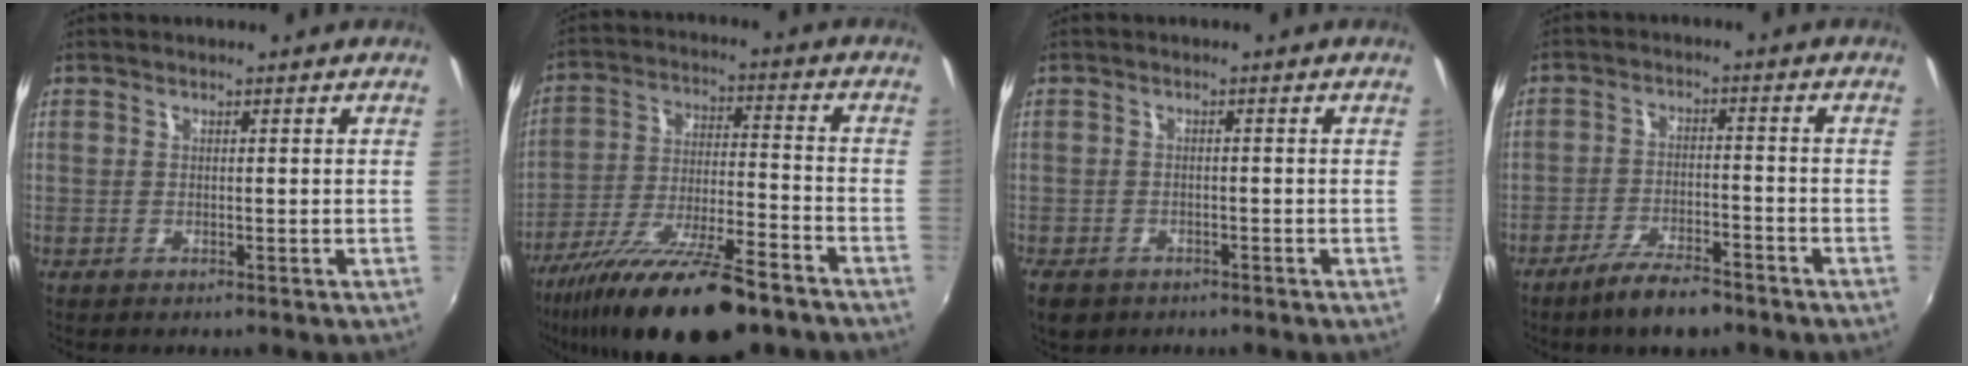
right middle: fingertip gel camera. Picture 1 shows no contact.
{"total": 21.6, "force": [-16.0, 5.0, 13.7], "torque": [-0.257, -0.048, -0.264]}
{"total": 5.1, "force": [-3.3, 3.1, 2.2], "torque": [-0.057, -0.015, -0.053]}
{"total": 7.9, "force": [-6.1, 2.2, 4.5], "torque": [-0.099, -0.005, -0.104]}